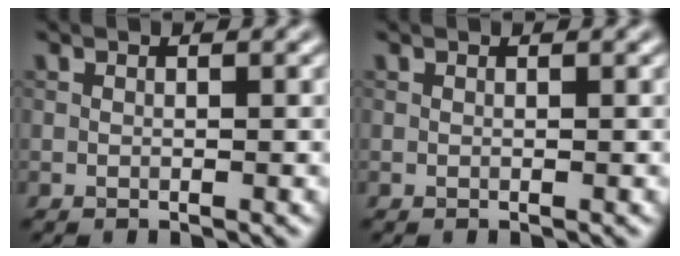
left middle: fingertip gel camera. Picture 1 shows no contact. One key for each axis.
{"total": 0.0}